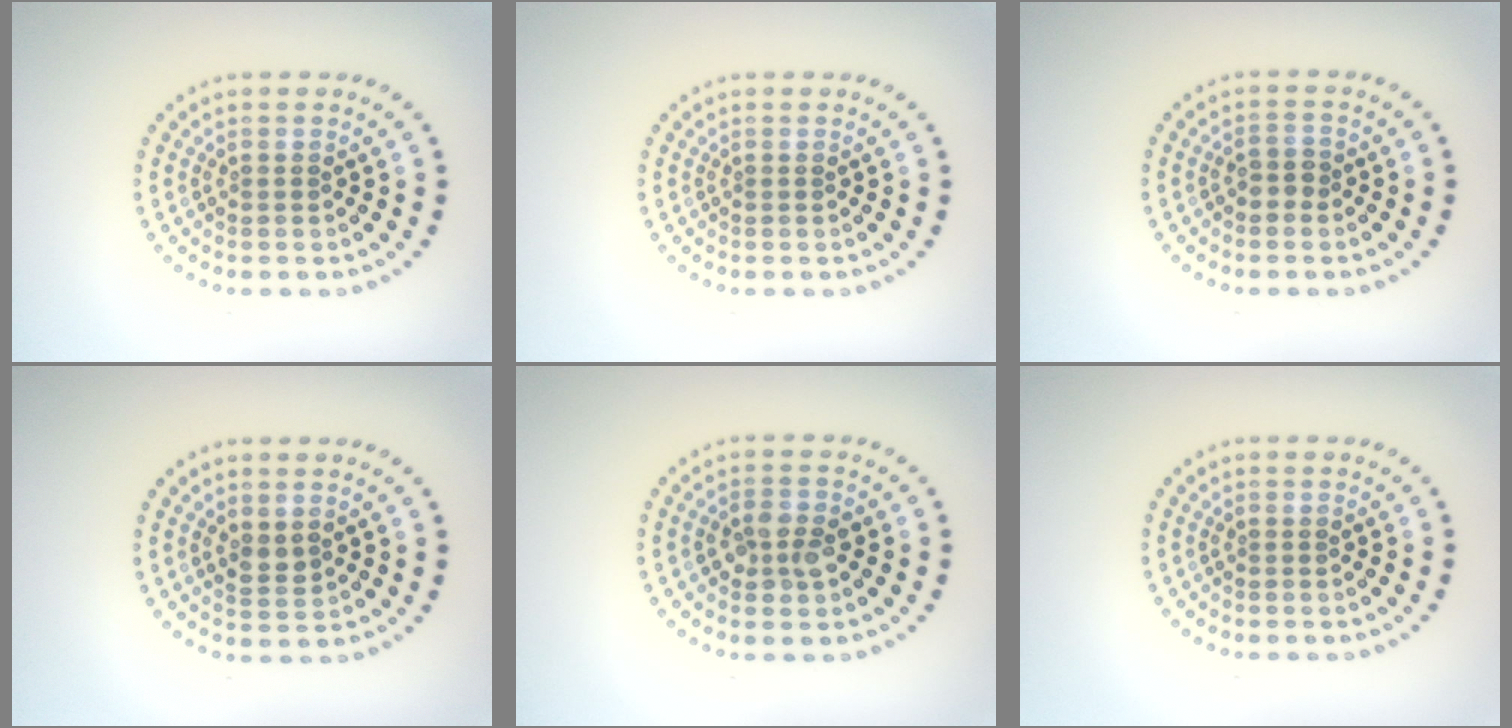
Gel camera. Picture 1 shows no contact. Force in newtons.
{"total": 0.0}
{"total": 1.4, "press": 1.3, "slide": 0.5}
{"total": 1.4, "press": 1.3, "slide": 0.6}
{"total": 2.5, "press": 2.5, "slide": 0.5}
{"total": 0.0}